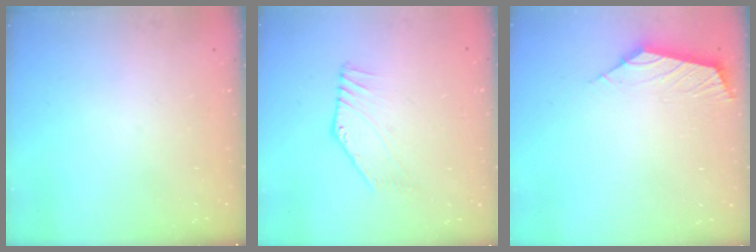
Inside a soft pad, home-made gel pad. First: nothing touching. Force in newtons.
{"total": 2.7, "press": 2.7, "slide": 0.0}
{"total": 3.0, "press": 2.9, "slide": 0.8}